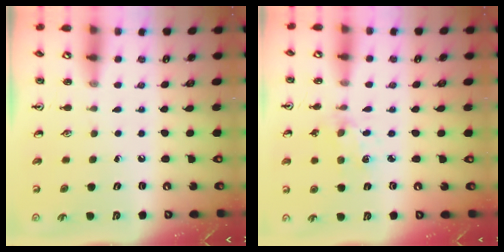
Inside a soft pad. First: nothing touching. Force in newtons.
{"total": 2.7, "press": 2.6, "slide": 0.4}